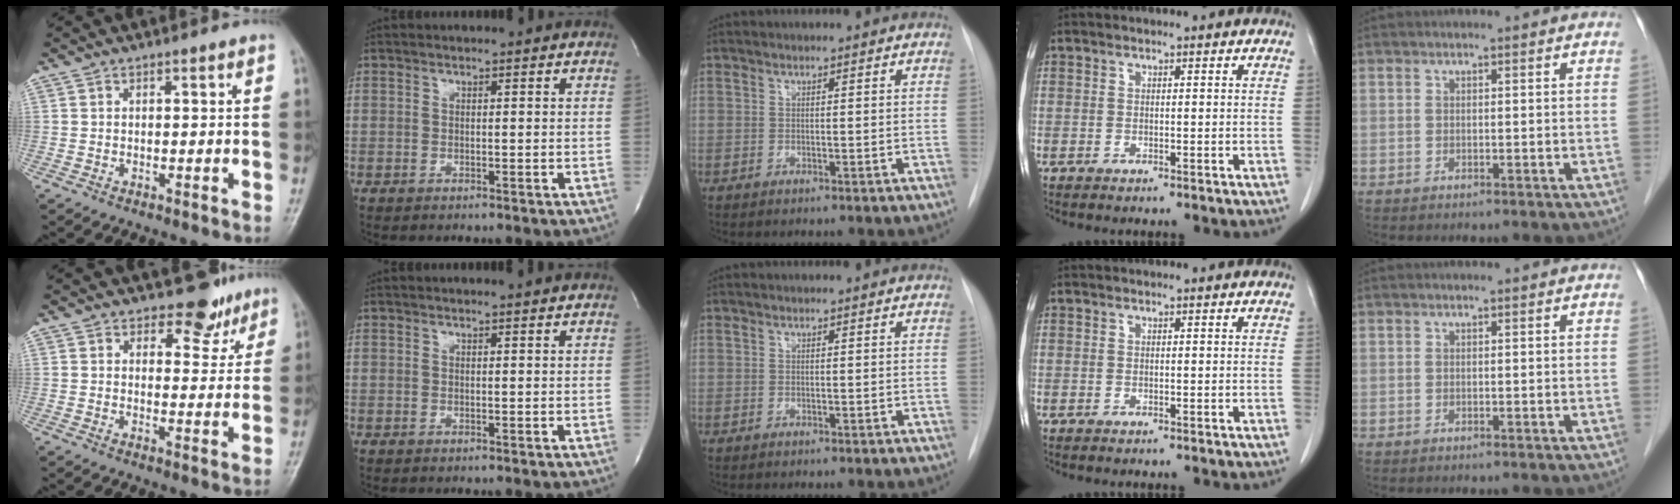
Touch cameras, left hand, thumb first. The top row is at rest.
{"thumb": {"total": 5.7, "force": [4.5, 3.3, 1.2], "torque": [0.017, -0.032, 0.053]}, "index": {"total": 0.9, "force": [0.9, -0.2, 0.1], "torque": [-0.010, -0.005, 0.010]}}